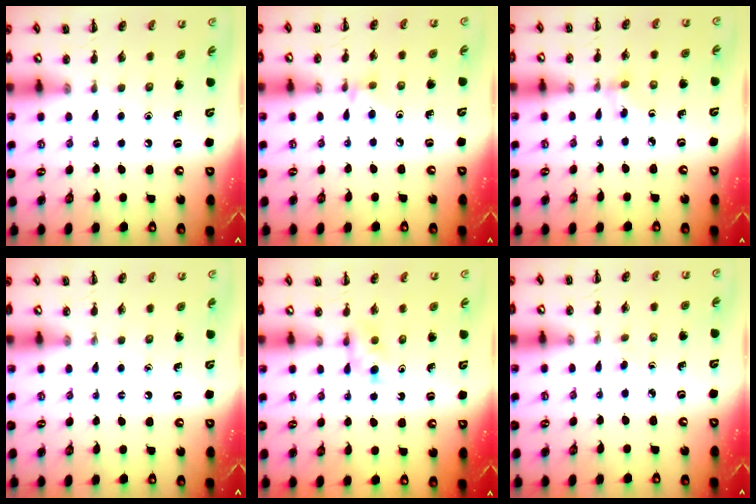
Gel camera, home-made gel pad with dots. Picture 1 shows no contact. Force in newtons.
{"total": 3.3, "press": 3.1, "slide": 1.1}
{"total": 2.5, "press": 2.2, "slide": 1.1}
{"total": 0.0}
{"total": 2.9, "press": 2.6, "slide": 1.2}
{"total": 1.7, "press": 1.5, "slide": 0.8}